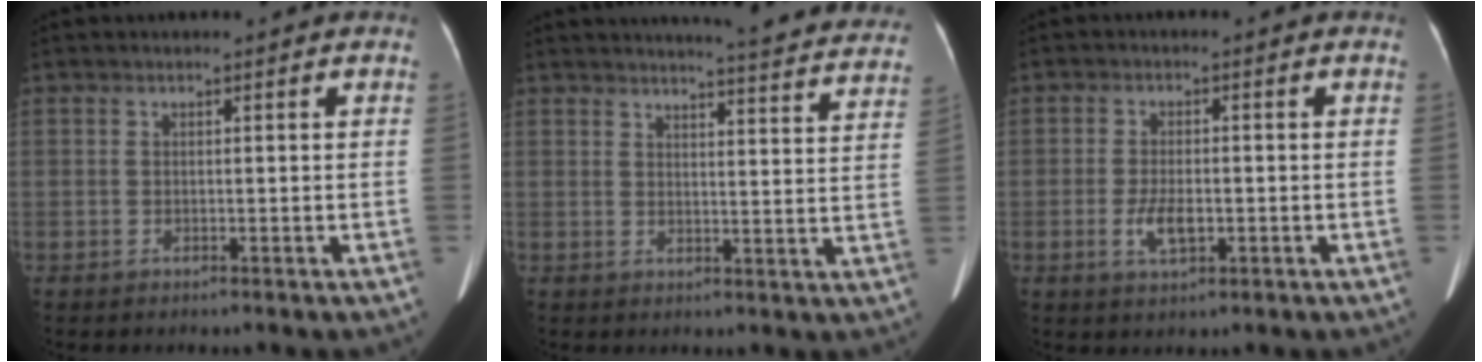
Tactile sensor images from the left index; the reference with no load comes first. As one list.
[{"total": 22.0, "force": [20.8, 1.6, 6.8], "torque": [-0.080, -0.068, 0.226]}, {"total": 4.0, "force": [-1.2, 1.6, 3.5], "torque": [-0.072, -0.002, -0.019]}]